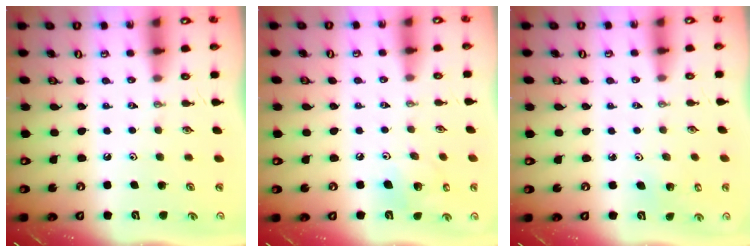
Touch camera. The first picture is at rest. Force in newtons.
{"total": 8.1, "press": 8.0, "slide": 1.2}
{"total": 2.3, "press": 2.3, "slide": 0.3}